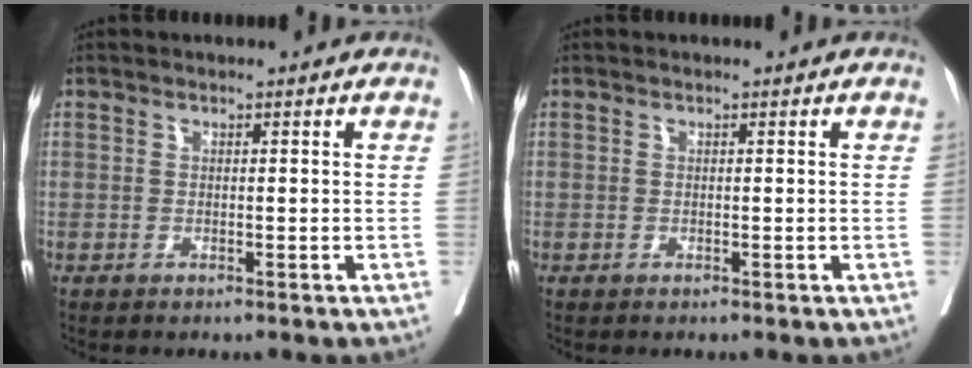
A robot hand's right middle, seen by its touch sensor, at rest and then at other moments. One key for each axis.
{"total": 0.0}